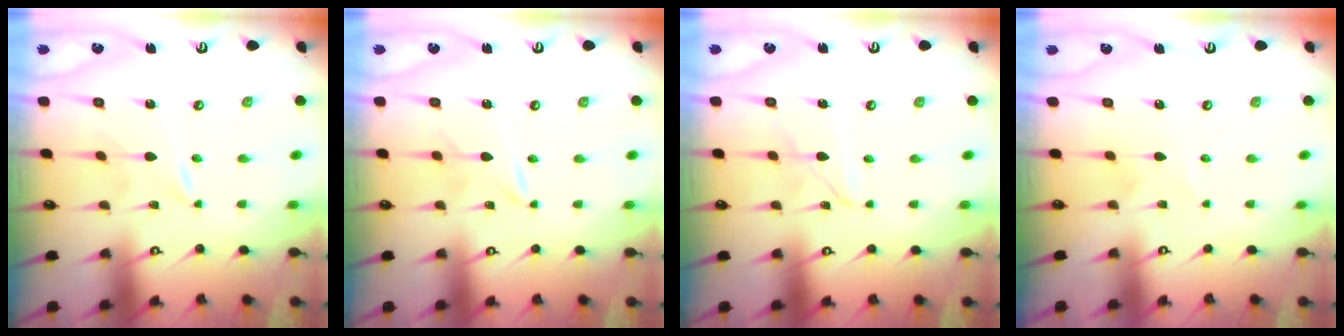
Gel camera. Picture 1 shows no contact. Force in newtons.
{"total": 1.7, "press": 1.7, "slide": 0.0}
{"total": 2.8, "press": 2.8, "slide": 0.2}
{"total": 0.5, "press": 0.5, "slide": 0.1}